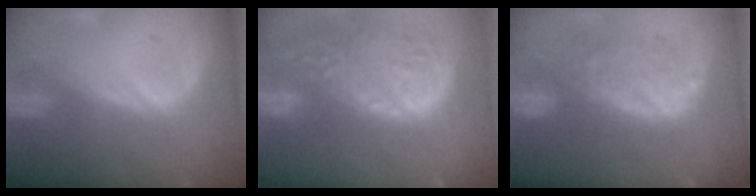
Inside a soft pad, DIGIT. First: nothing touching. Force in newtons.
{"total": 15.3, "press": 12.6, "slide": 8.7}
{"total": 8.6, "press": 8.5, "slide": 0.8}